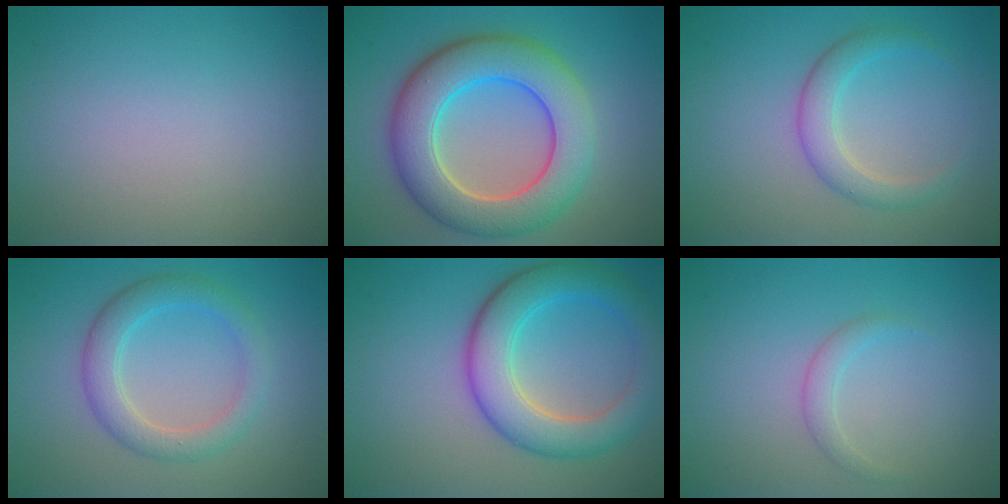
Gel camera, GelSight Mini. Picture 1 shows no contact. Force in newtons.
{"total": 9.2, "press": 9.1, "slide": 0.6}
{"total": 2.7, "press": 2.7, "slide": 0.1}
{"total": 3.6, "press": 3.6, "slide": 0.2}
{"total": 6.6, "press": 6.6, "slide": 0.3}
{"total": 1.2, "press": 1.2, "slide": 0.1}